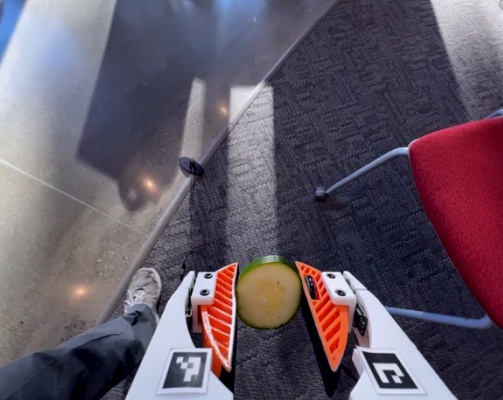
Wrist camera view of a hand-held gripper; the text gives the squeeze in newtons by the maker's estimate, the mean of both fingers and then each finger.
{"total": 10.6, "left": 10.9, "right": 10.3}